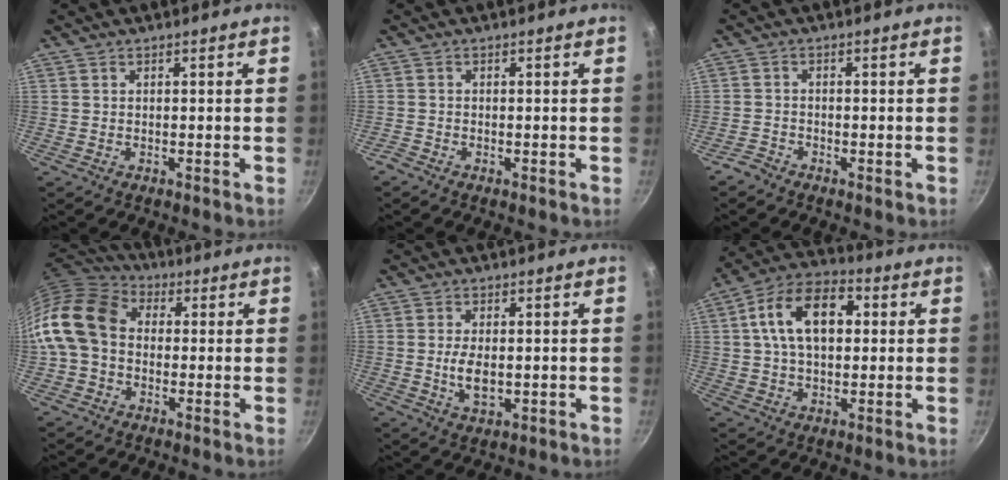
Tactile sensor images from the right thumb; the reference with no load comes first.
{"total": 0.8, "force": [-0.7, 0.3, 0.3], "torque": [-0.015, 0.003, -0.017]}
{"total": 1.9, "force": [-1.7, 0.7, 0.5], "torque": [-0.014, 0.010, -0.038]}
{"total": 15.3, "force": [0.1, 11.7, 9.8], "torque": [-0.176, 0.034, -0.018]}
{"total": 5.1, "force": [-0.3, 2.7, 4.3], "torque": [-0.085, -0.003, 0.000]}
{"total": 14.9, "force": [2.9, 9.2, 11.3], "torque": [-0.163, 0.023, 0.033]}